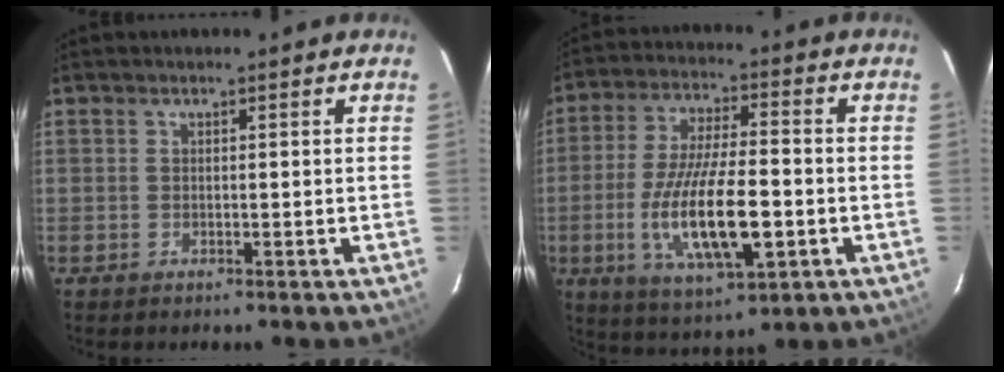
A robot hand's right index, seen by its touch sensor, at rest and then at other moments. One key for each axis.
{"total": 16.1, "fx": -4.0, "fy": 4.7, "fz": 14.9, "tx": -0.297, "ty": -0.018, "tz": -0.066}